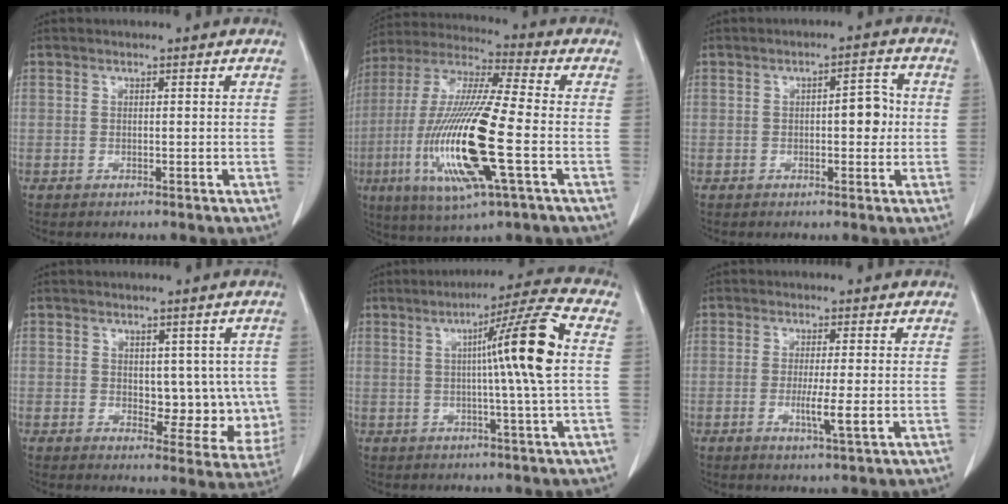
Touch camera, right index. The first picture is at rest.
{"total": 19.8, "force": [-4.6, 1.6, 19.2], "torque": [-0.402, -0.020, -0.084]}
{"total": 4.2, "force": [-0.1, 1.6, 3.9], "torque": [-0.051, 0.010, -0.002]}
{"total": 8.2, "force": [0.6, 4.8, 6.7], "torque": [-0.054, 0.000, 0.020]}
{"total": 11.1, "force": [1.2, -2.1, 10.8], "torque": [-0.161, 0.007, 0.017]}
{"total": 4.1, "force": [-0.7, -0.3, 4.0], "torque": [-0.067, -0.011, -0.012]}